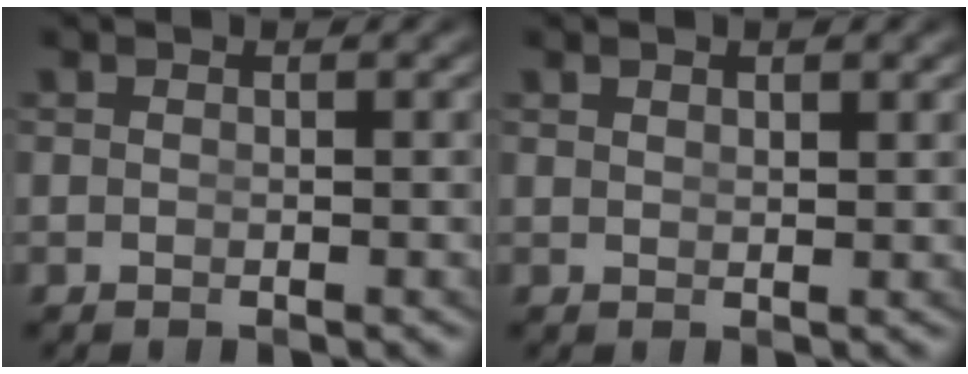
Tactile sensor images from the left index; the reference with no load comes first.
{"total": 0.9, "force": [0.7, -0.5, 0.3], "torque": [0.002, -0.007, 0.019]}